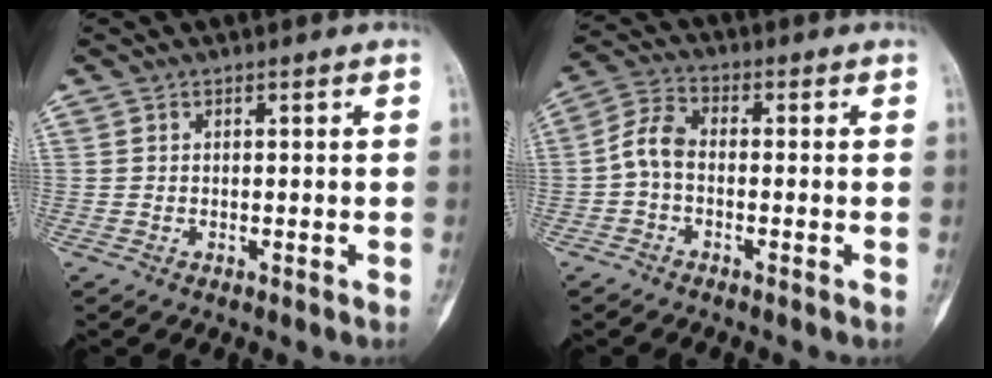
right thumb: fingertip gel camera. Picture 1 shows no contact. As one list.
[{"total": 5.4, "force": [-1.2, 3.2, 4.2], "torque": [-0.083, 0.021, -0.037]}]